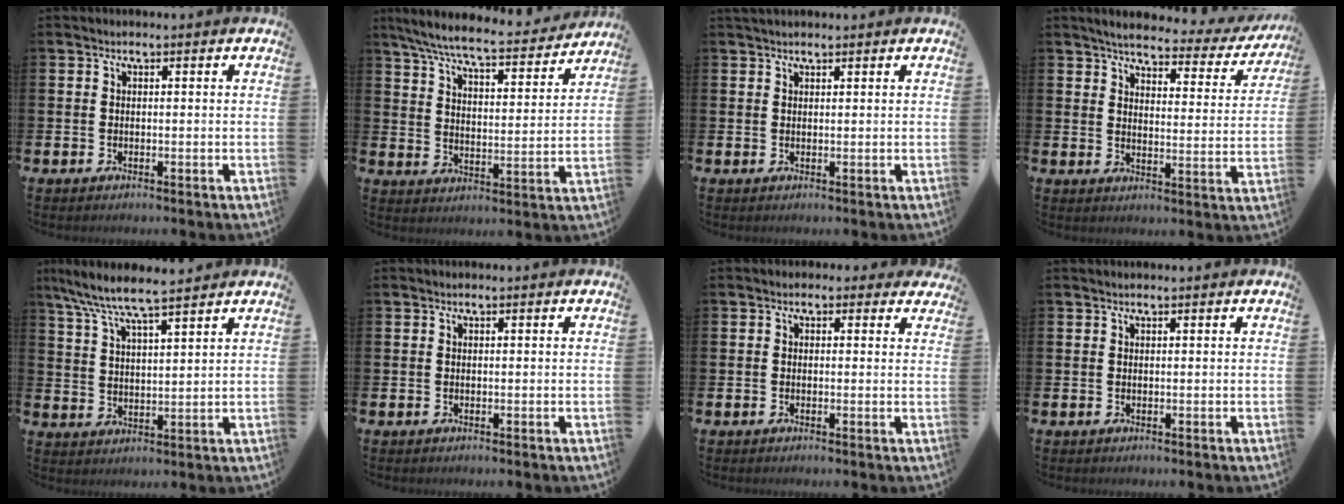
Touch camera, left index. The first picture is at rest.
{"total": 7.9, "force": [7.2, 0.7, 3.2], "torque": [-0.094, -0.046, 0.122]}
{"total": 1.2, "force": [1.1, 0.3, 0.3], "torque": [0.004, -0.002, 0.018]}
{"total": 4.0, "force": [3.6, 0.9, 1.4], "torque": [-0.041, -0.028, 0.054]}
{"total": 6.9, "force": [6.4, 0.3, 2.7], "torque": [-0.079, -0.031, 0.113]}
{"total": 0.0}
{"total": 0.9, "force": [0.2, 0.8, 0.2], "torque": [-0.003, 0.008, 0.002]}
{"total": 0.0}